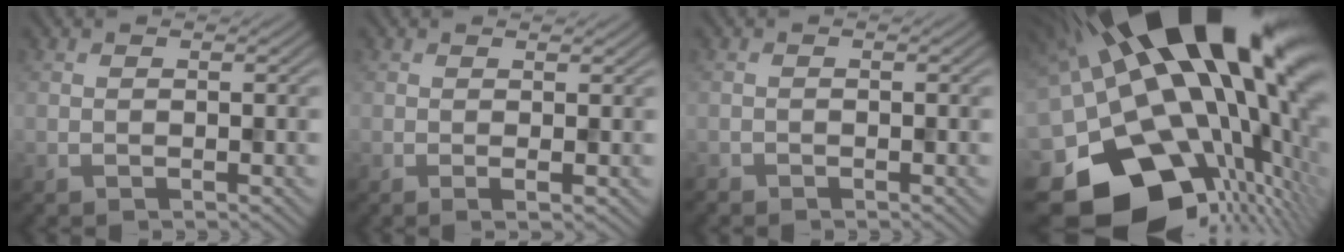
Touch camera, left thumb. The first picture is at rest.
{"total": 1.4, "force": [0.2, 0.1, 1.3], "torque": [-0.024, 0.004, -0.001]}
{"total": 0.6, "force": [-0.6, 0.1, 0.0], "torque": [0.000, -0.003, -0.013]}
{"total": 21.7, "force": [1.0, 12.5, 17.7], "torque": [-0.298, -0.068, 0.045]}